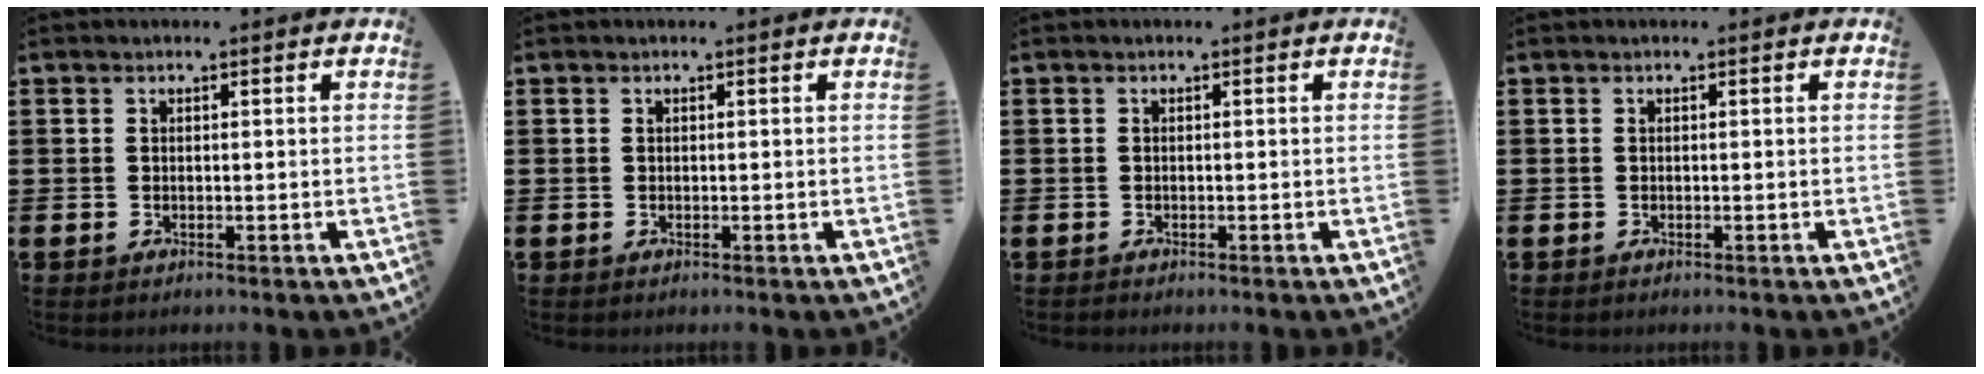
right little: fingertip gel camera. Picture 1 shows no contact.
{"total": 0.0}
{"total": 0.0}
{"total": 0.0}